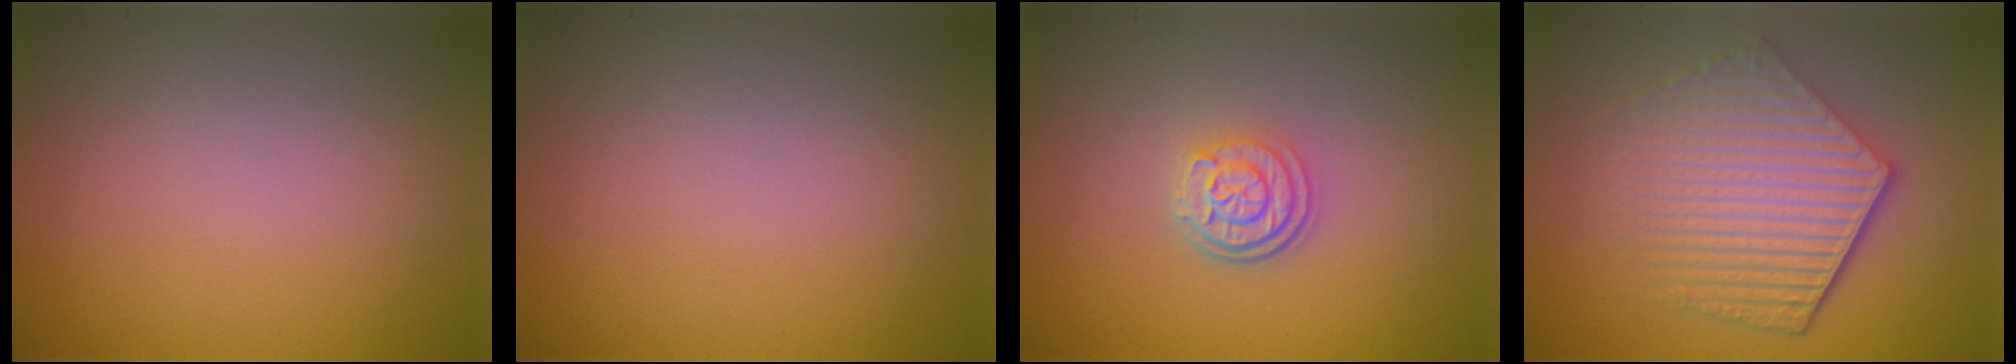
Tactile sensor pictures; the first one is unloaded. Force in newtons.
{"total": 0.0}
{"total": 3.0, "press": 2.4, "slide": 1.8}
{"total": 6.1, "press": 4.4, "slide": 4.2}